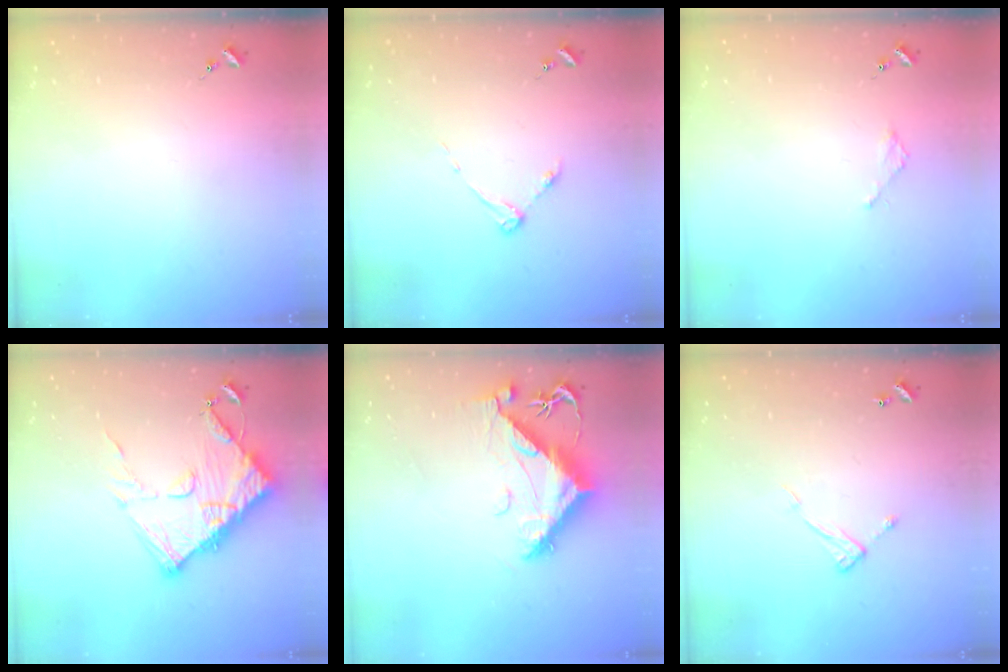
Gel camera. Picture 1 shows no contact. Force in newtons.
{"total": 3.7, "press": 3.7, "slide": 0.4}
{"total": 2.1, "press": 2.1, "slide": 0.2}
{"total": 14.5, "press": 14.5, "slide": 1.4}
{"total": 12.3, "press": 12.2, "slide": 1.5}
{"total": 7.3, "press": 7.3, "slide": 0.4}